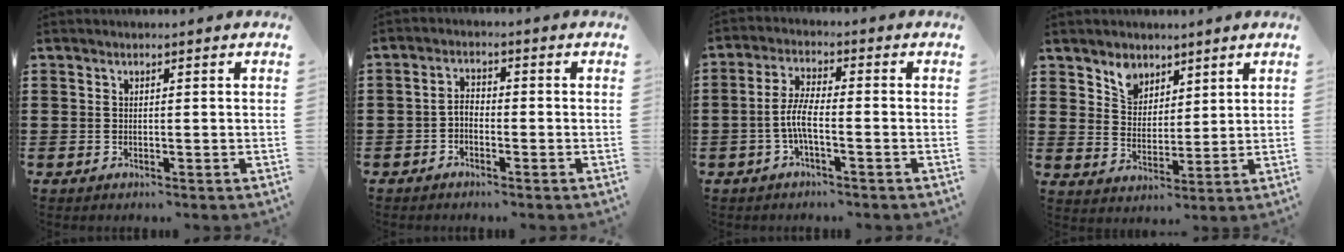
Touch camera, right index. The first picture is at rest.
{"total": 2.1, "force": [-1.3, 1.1, 1.2], "torque": [-0.034, 0.006, -0.031]}
{"total": 4.9, "force": [-1.6, 1.2, 4.4], "torque": [-0.106, -0.004, -0.039]}
{"total": 4.7, "force": [3.5, 3.1, 0.4], "torque": [-0.021, 0.001, 0.063]}